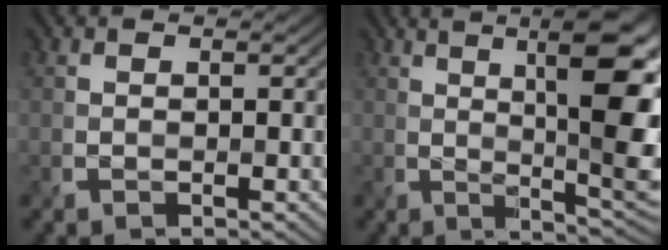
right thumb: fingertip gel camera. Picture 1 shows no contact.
{"total": 13.2, "force": [3.5, 3.1, 12.3], "torque": [-0.152, 0.016, 0.055]}